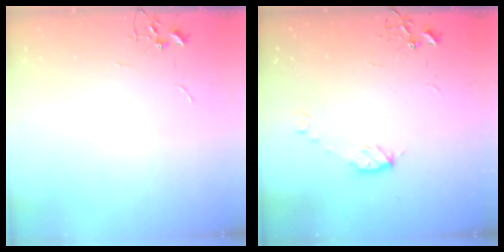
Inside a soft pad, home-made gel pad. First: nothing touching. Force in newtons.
{"total": 4.4, "press": 4.3, "slide": 0.5}